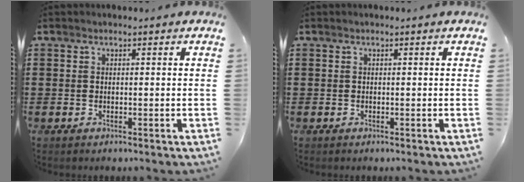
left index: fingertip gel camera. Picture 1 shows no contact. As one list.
[{"total": 0.0}]